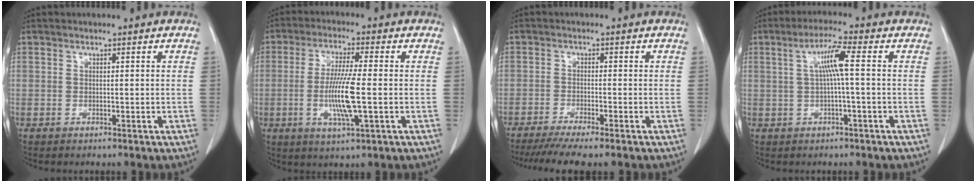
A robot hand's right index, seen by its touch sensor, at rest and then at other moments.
{"total": 9.0, "force": [-1.4, 0.4, 8.9], "torque": [-0.175, -0.010, -0.028]}
{"total": 7.9, "force": [-6.5, -0.1, 4.4], "torque": [-0.062, -0.016, -0.104]}
{"total": 5.1, "force": [0.6, -0.4, 5.1], "torque": [-0.095, 0.013, 0.013]}